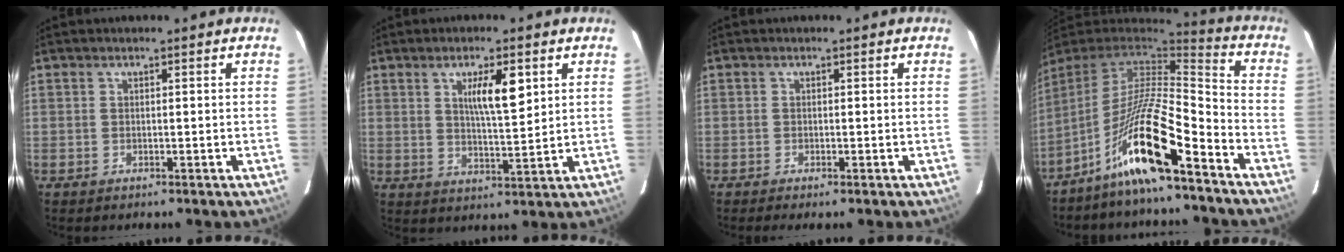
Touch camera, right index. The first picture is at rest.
{"total": 6.8, "force": [2.7, 1.2, 6.1], "torque": [-0.103, -0.003, 0.047]}
{"total": 1.2, "force": [-0.7, 0.1, 1.0], "torque": [-0.019, -0.003, -0.013]}
{"total": 16.7, "force": [-10.6, 1.0, 12.9], "torque": [-0.254, -0.009, -0.194]}